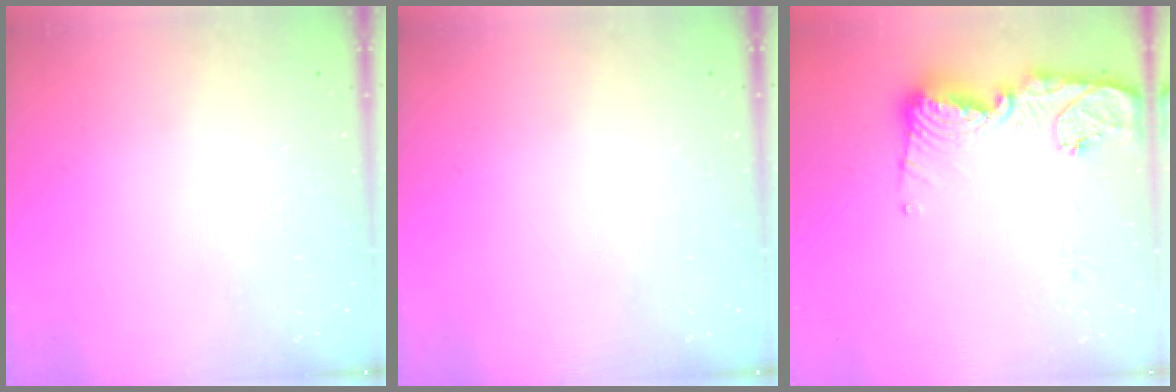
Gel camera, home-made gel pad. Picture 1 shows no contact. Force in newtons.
{"total": 0.0}
{"total": 13.5, "press": 13.4, "slide": 1.3}